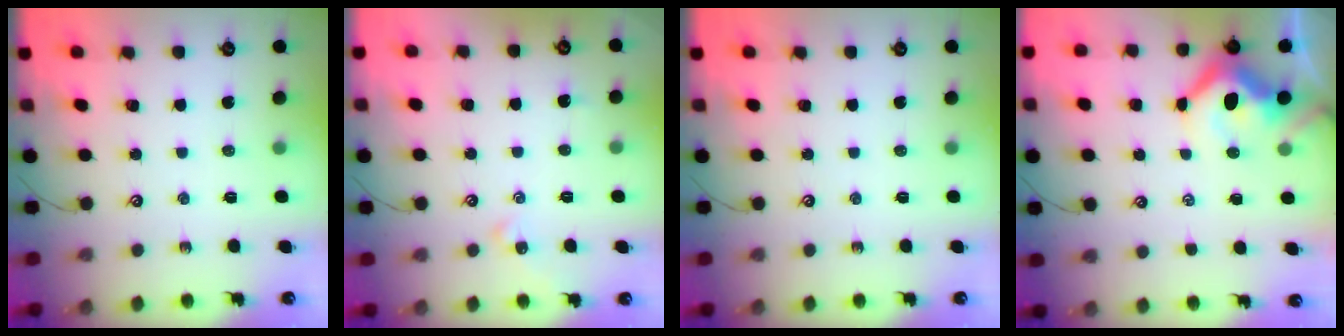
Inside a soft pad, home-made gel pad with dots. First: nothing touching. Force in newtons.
{"total": 1.8, "press": 1.7, "slide": 0.6}
{"total": 0.0}
{"total": 8.1, "press": 8.0, "slide": 1.6}